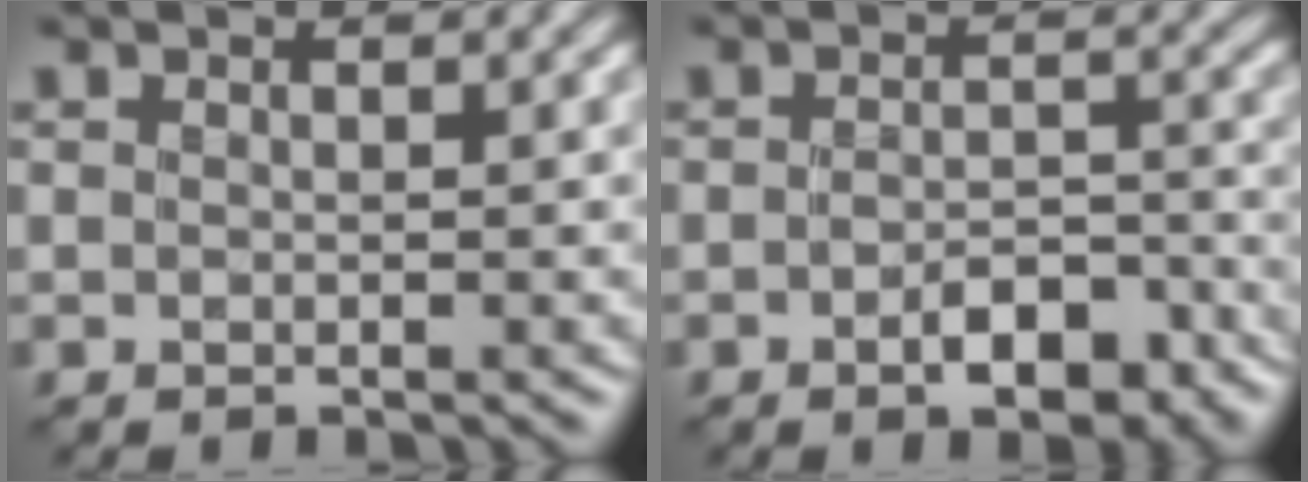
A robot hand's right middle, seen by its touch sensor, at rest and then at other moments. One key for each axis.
{"total": 3.9, "fx": -2.1, "fy": 1.8, "fz": 2.7, "tx": -0.040, "ty": 0.003, "tz": -0.031}